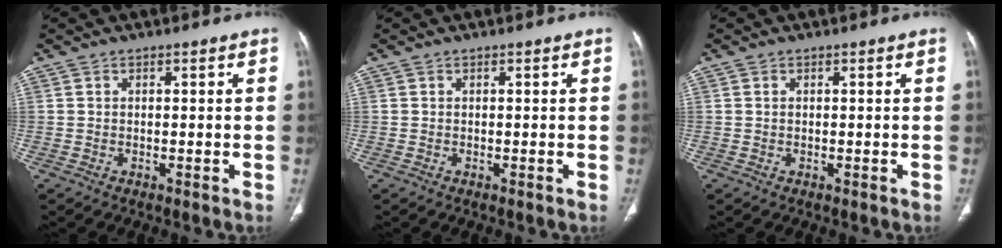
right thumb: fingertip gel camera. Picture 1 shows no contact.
{"total": 0.0}
{"total": 0.0}